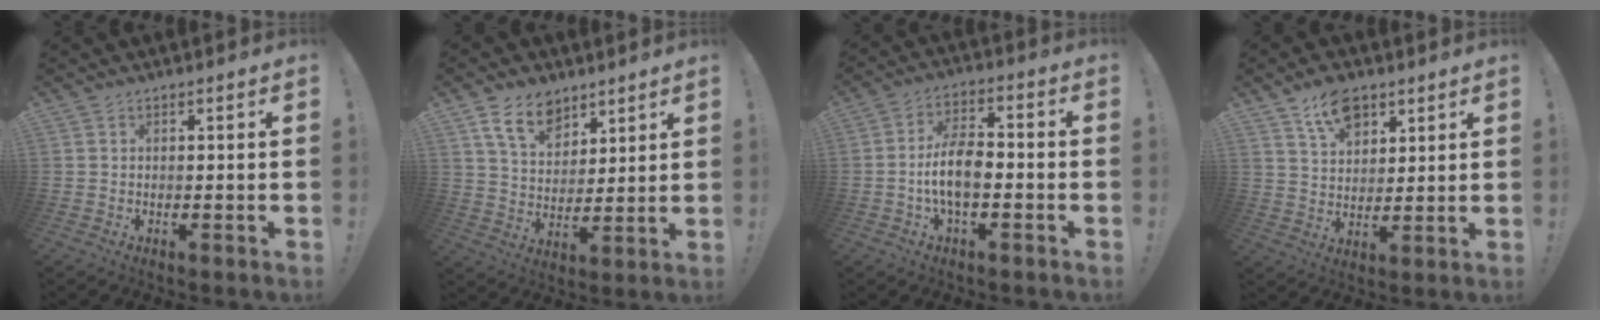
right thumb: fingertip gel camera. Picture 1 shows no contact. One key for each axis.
{"total": 11.4, "fx": 7.6, "fy": 6.9, "fz": 5.0, "tx": -0.090, "ty": -0.039, "tz": 0.147}
{"total": 9.9, "fx": -2.5, "fy": 4.5, "fz": 8.4, "tx": -0.169, "ty": 0.005, "tz": -0.045}
{"total": 10.0, "fx": 6.6, "fy": 4.9, "fz": 5.6, "tx": -0.099, "ty": -0.025, "tz": 0.123}